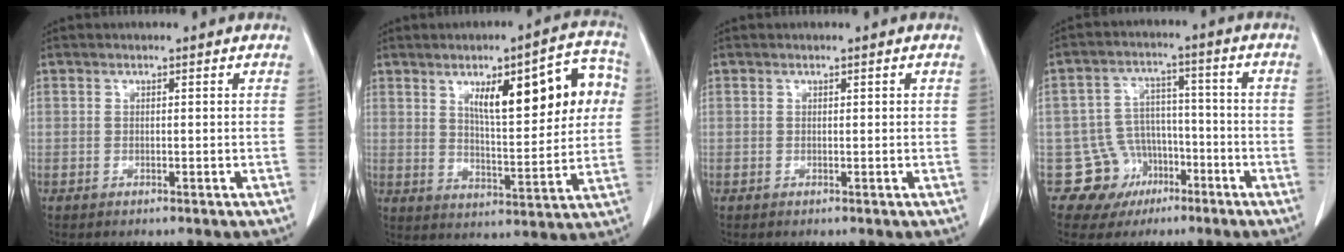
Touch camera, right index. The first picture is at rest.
{"total": 15.5, "force": [4.9, 4.2, 14.1], "torque": [-0.184, 0.026, 0.071]}
{"total": 0.0}
{"total": 8.9, "force": [-4.2, 7.9, 0.3], "torque": [0.006, 0.036, -0.056]}